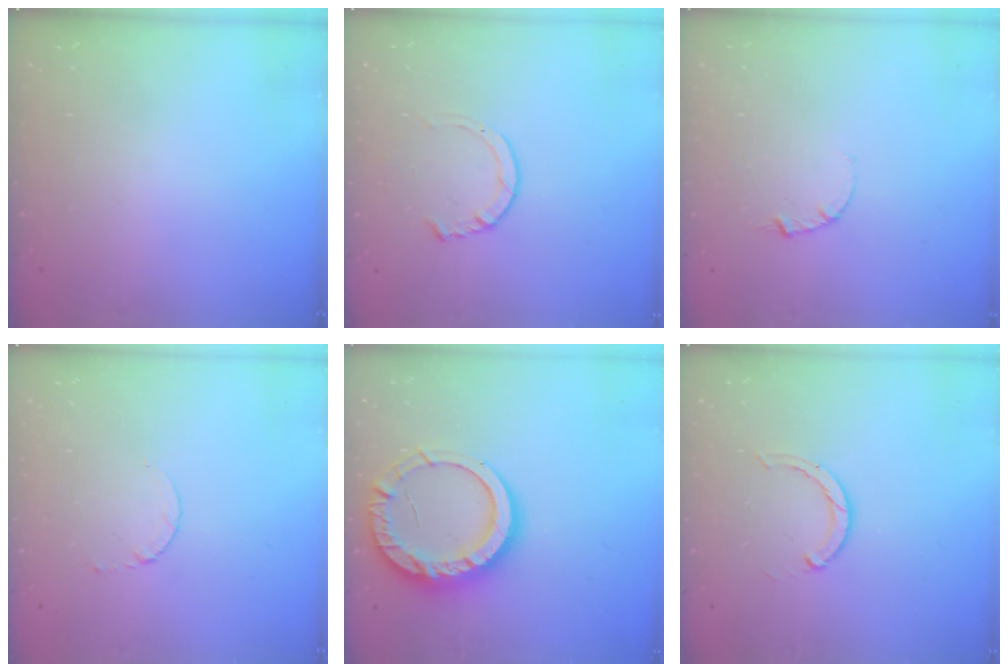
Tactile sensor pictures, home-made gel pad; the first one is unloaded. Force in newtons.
{"total": 3.5, "press": 3.5, "slide": 0.4}
{"total": 2.5, "press": 2.5, "slide": 0.3}
{"total": 2.6, "press": 2.6, "slide": 0.3}
{"total": 16.2, "press": 16.0, "slide": 2.1}
{"total": 2.2, "press": 2.2, "slide": 0.3}